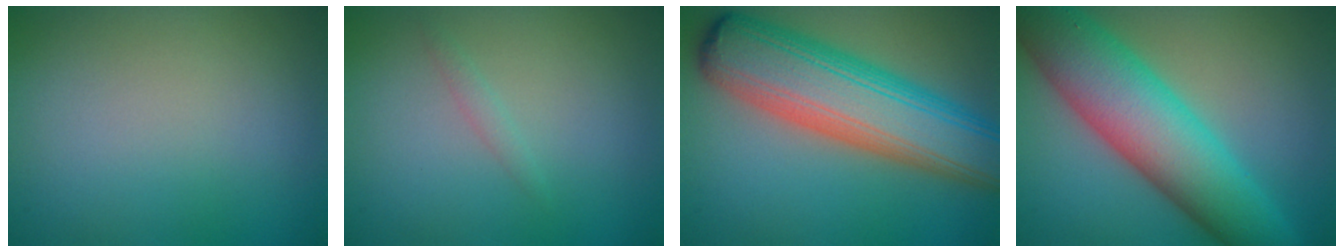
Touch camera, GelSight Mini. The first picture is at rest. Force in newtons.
{"total": 0.8, "press": 0.8, "slide": 0.1}
{"total": 11.0, "press": 11.0, "slide": 0.4}
{"total": 10.5, "press": 10.5, "slide": 0.0}